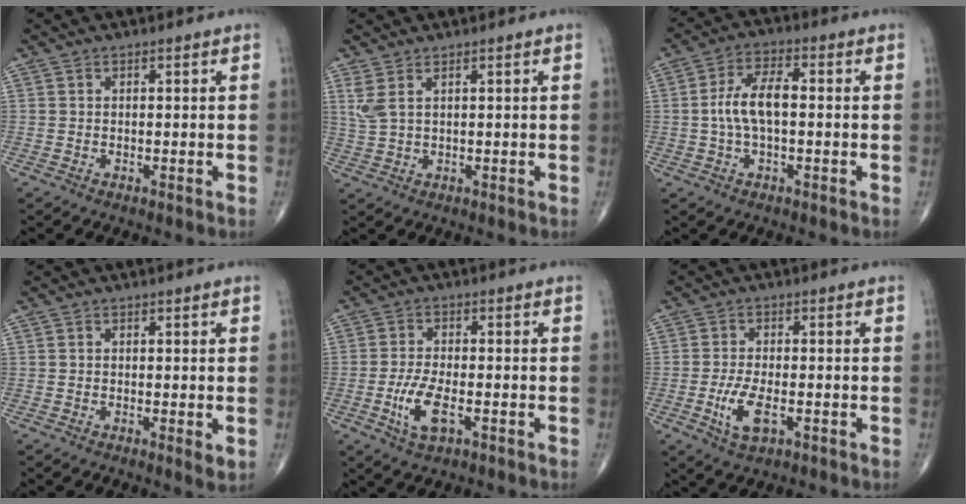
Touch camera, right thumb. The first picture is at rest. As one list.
[{"total": 3.4, "force": [1.7, 1.0, 2.8], "torque": [-0.073, 0.001, 0.046]}, {"total": 7.7, "force": [-0.2, 3.4, 6.9], "torque": [-0.141, 0.023, -0.010]}, {"total": 1.7, "force": [-0.2, 0.4, 1.6], "torque": [-0.029, -0.007, -0.007]}, {"total": 6.6, "force": [-2.4, 2.7, 5.6], "torque": [-0.114, 0.005, -0.042]}, {"total": 6.2, "force": [-2.1, 2.7, 5.2], "torque": [-0.104, 0.002, -0.034]}]